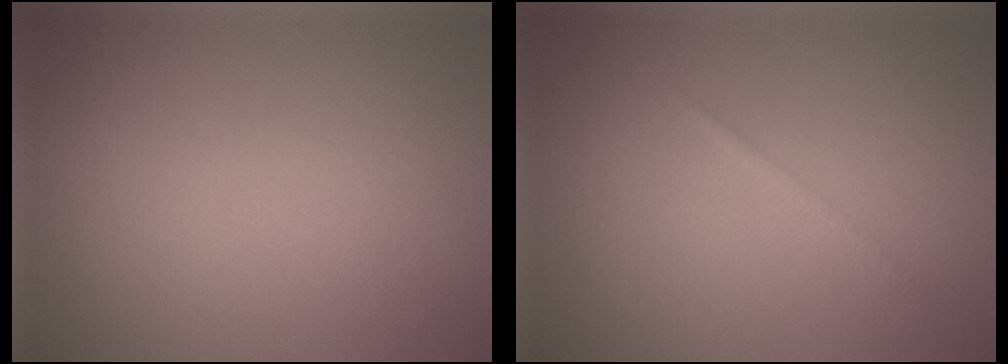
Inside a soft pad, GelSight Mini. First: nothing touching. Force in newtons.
{"total": 0.6, "press": 0.6, "slide": 0.1}